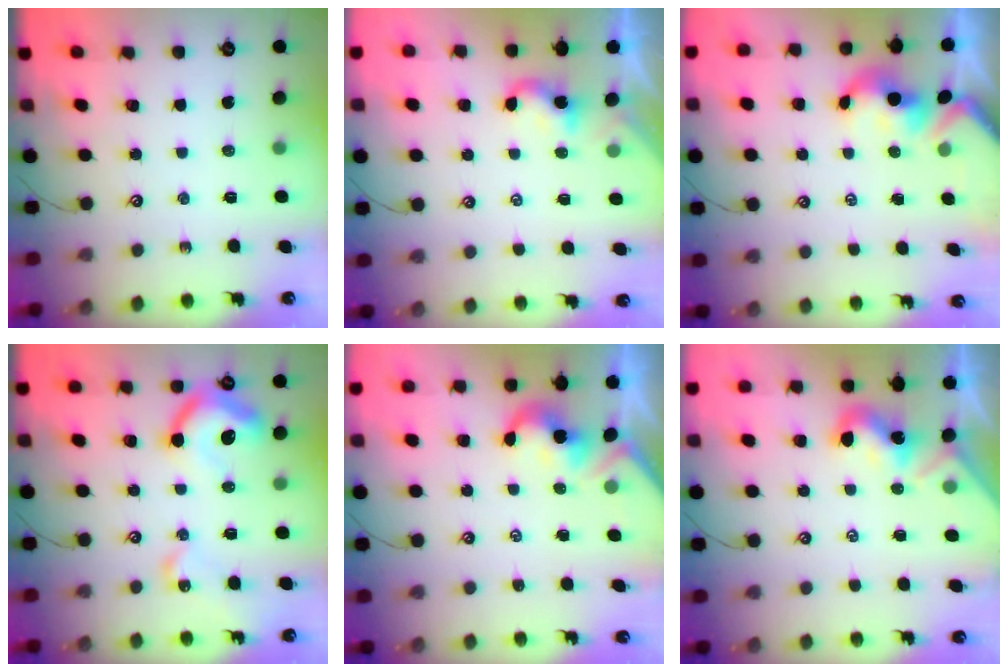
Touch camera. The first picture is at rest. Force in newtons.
{"total": 2.9, "press": 2.9, "slide": 0.2}
{"total": 1.2, "press": 1.2, "slide": 0.1}
{"total": 14.5, "press": 14.4, "slide": 1.4}
{"total": 1.9, "press": 1.8, "slide": 0.6}
{"total": 1.8, "press": 1.8, "slide": 0.4}